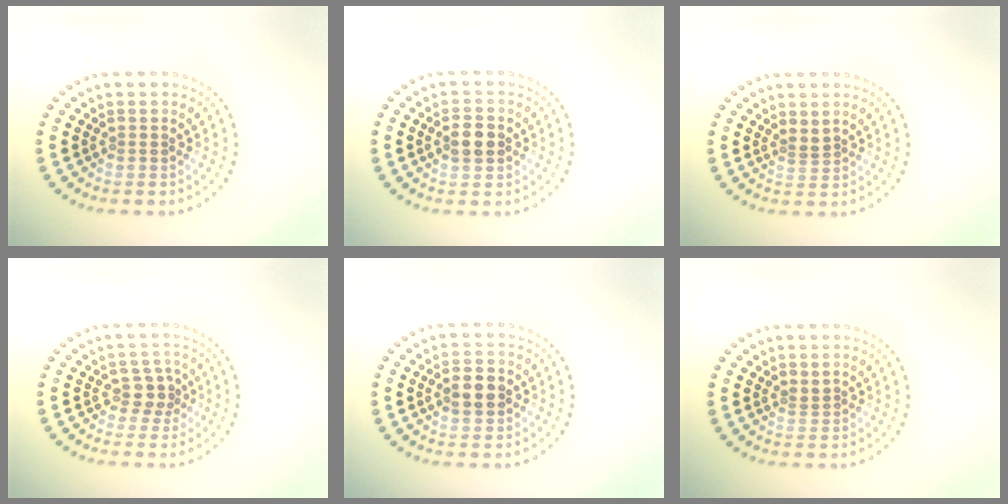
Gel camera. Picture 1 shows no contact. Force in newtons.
{"total": 2.9, "press": 2.9, "slide": 0.0}
{"total": 0.9, "press": 0.6, "slide": 0.7}
{"total": 1.9, "press": 1.5, "slide": 1.1}
{"total": 3.0, "press": 3.0, "slide": 0.1}
{"total": 0.7, "press": 0.4, "slide": 0.6}